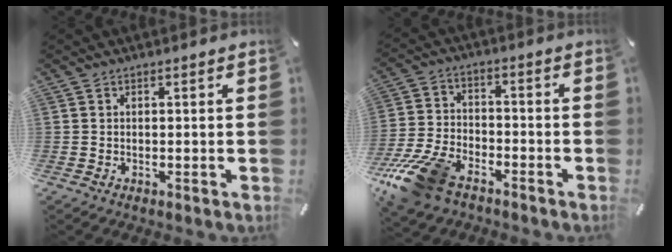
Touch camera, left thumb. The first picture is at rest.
{"total": 14.1, "force": [-9.4, 7.1, 7.7], "torque": [-0.147, 0.049, -0.168]}